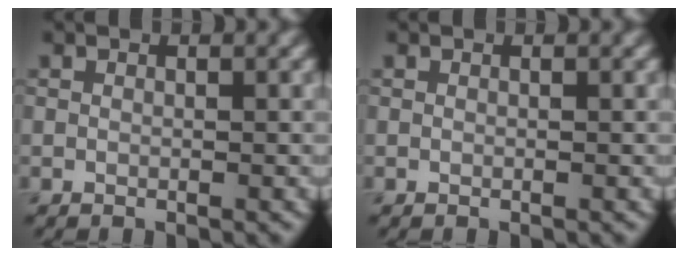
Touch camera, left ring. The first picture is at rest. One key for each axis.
{"total": 0.0}